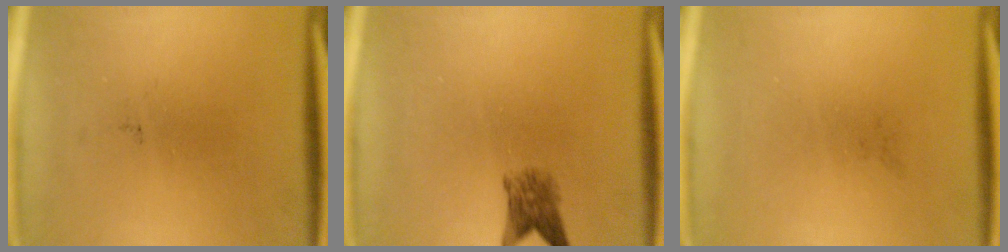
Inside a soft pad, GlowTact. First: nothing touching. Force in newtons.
{"total": 3.3}
{"total": 0.0}